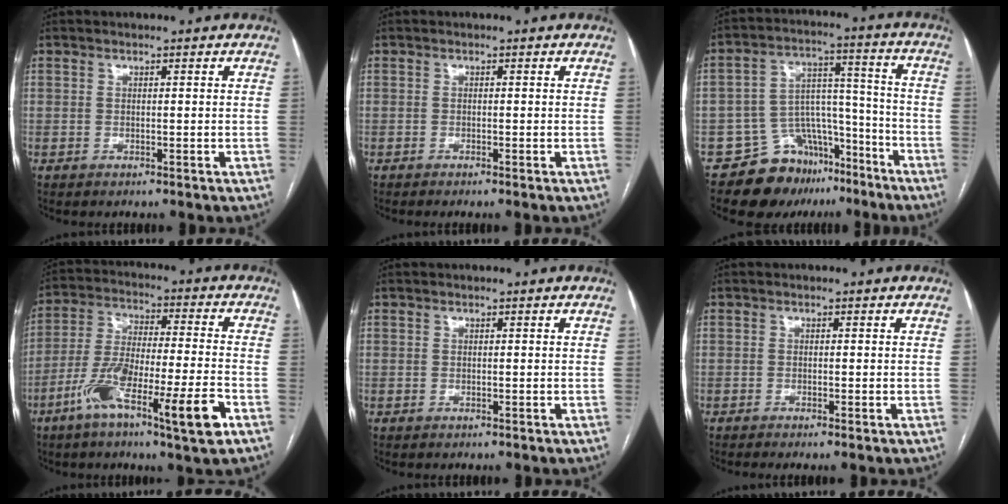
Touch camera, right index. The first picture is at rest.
{"total": 0.7, "force": [-0.5, -0.2, 0.4], "torque": [-0.010, 0.002, -0.010]}
{"total": 12.1, "force": [-9.1, 7.4, 2.8], "torque": [-0.029, 0.077, -0.141]}
{"total": 14.6, "force": [-7.4, 1.2, 12.5], "torque": [-0.233, -0.007, -0.130]}
{"total": 0.0}
{"total": 1.3, "force": [-0.9, -0.2, 0.9], "torque": [-0.019, -0.001, -0.017]}